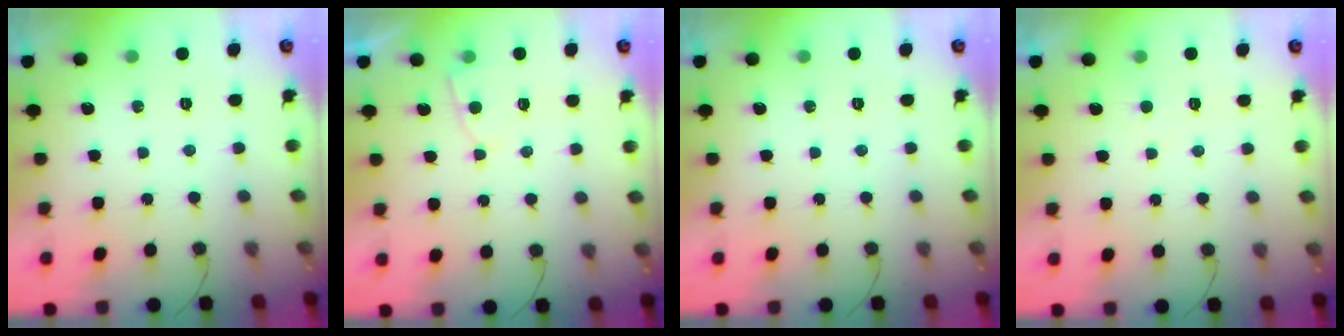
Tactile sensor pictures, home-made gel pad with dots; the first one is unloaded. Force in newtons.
{"total": 2.7, "press": 2.7, "slide": 0.3}
{"total": 0.0}
{"total": 1.6, "press": 1.6, "slide": 0.2}